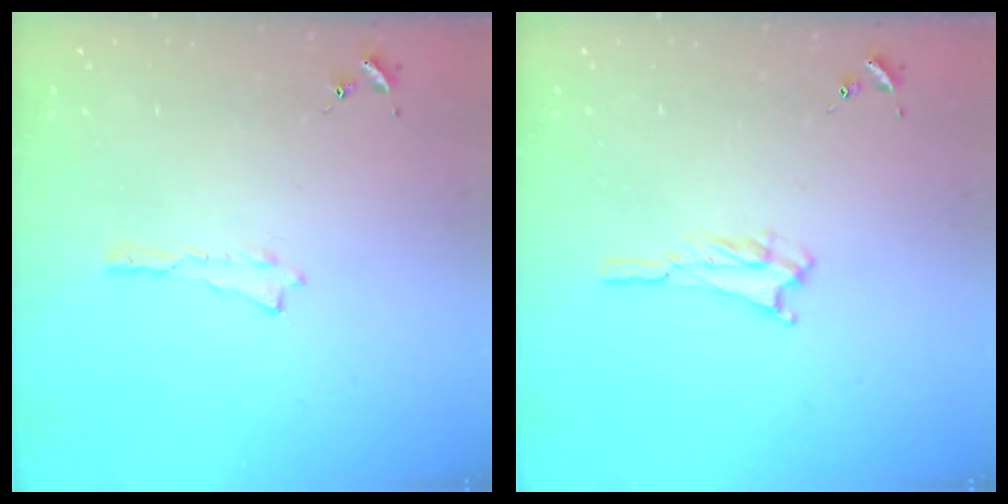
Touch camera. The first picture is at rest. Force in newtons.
{"total": 1.7, "press": 1.6, "slide": 0.3}